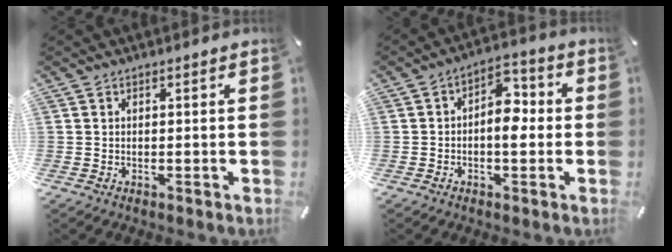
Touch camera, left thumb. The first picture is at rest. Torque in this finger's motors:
{"motor_torque": [0.98, 1.62, 0.56, 0.02, 0.07]}